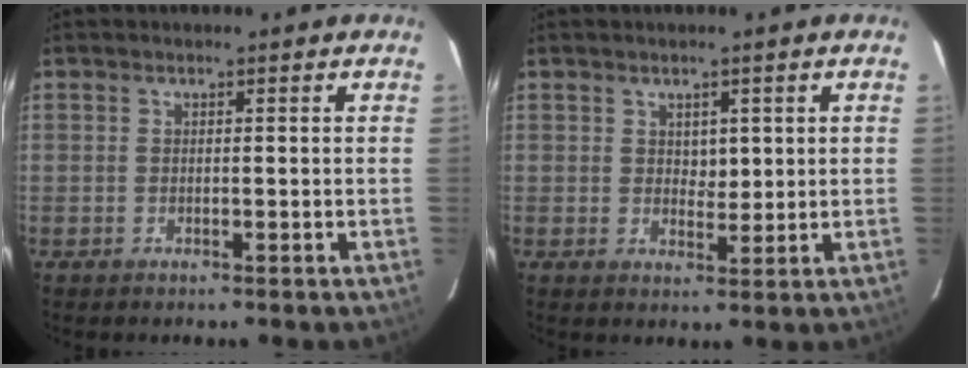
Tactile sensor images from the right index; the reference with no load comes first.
{"total": 2.8, "force": [0.9, 1.7, 1.9], "torque": [-0.026, 0.000, 0.017]}